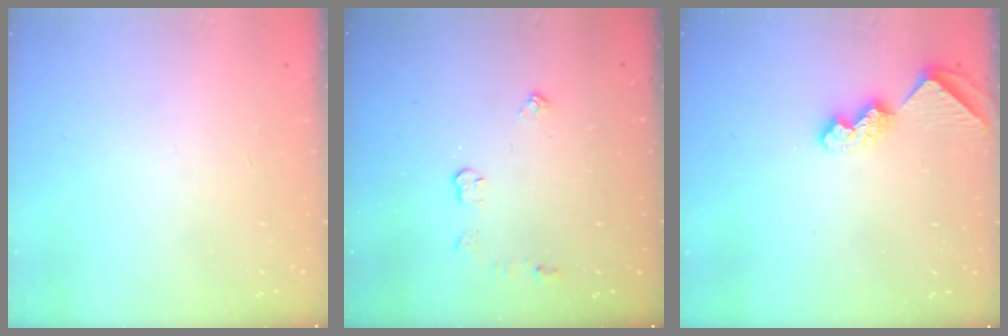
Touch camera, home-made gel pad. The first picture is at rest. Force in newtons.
{"total": 3.6, "press": 3.6, "slide": 0.5}
{"total": 8.0, "press": 8.0, "slide": 0.8}